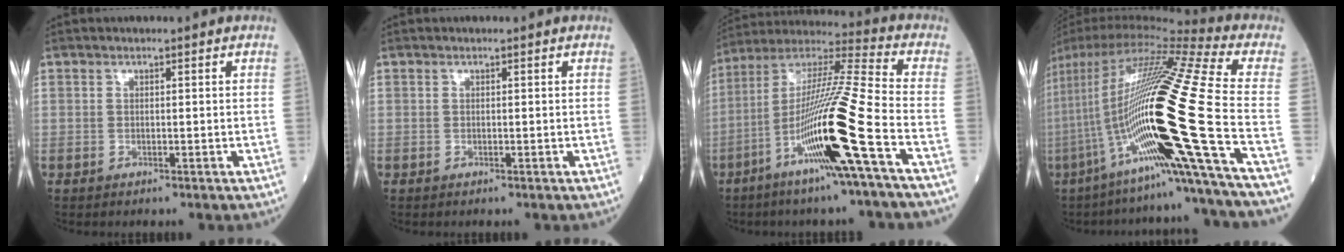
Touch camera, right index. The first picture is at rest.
{"total": 0.0}
{"total": 18.3, "force": [-7.0, -1.6, 16.8], "torque": [-0.328, -0.017, -0.137]}
{"total": 31.3, "force": [-8.3, -0.5, 30.1], "torque": [-0.557, -0.025, -0.165]}